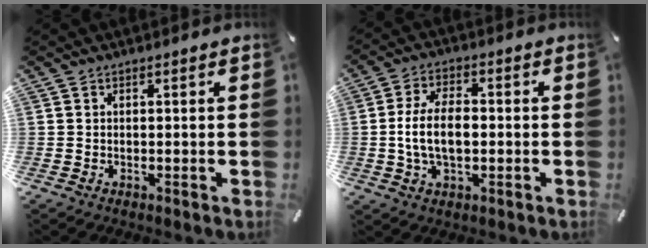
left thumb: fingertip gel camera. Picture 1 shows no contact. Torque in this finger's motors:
{"motor_torque": [1.60, 1.80, 1.04, 0.06, 0.38]}